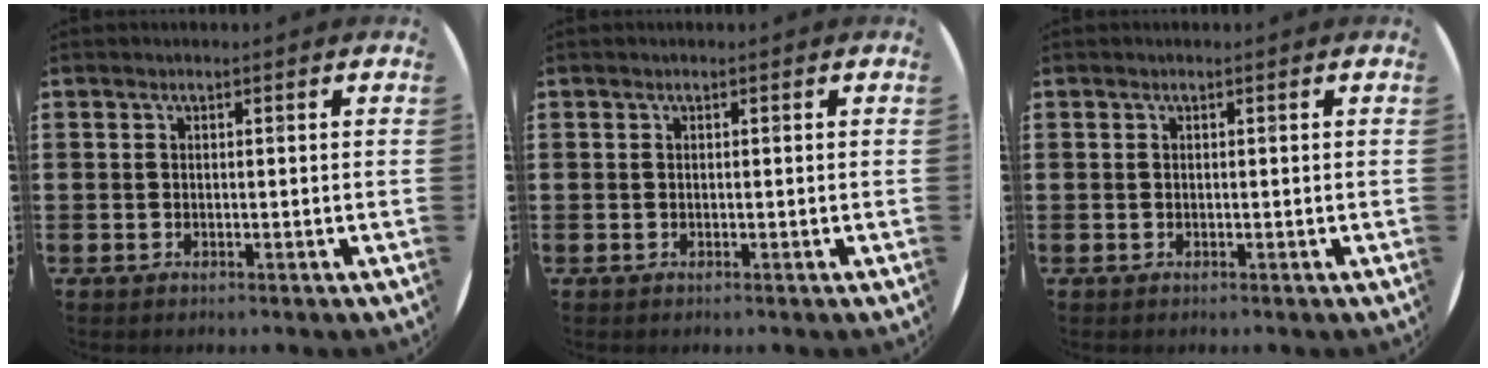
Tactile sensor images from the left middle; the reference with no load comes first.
{"total": 0.0}
{"total": 0.0}